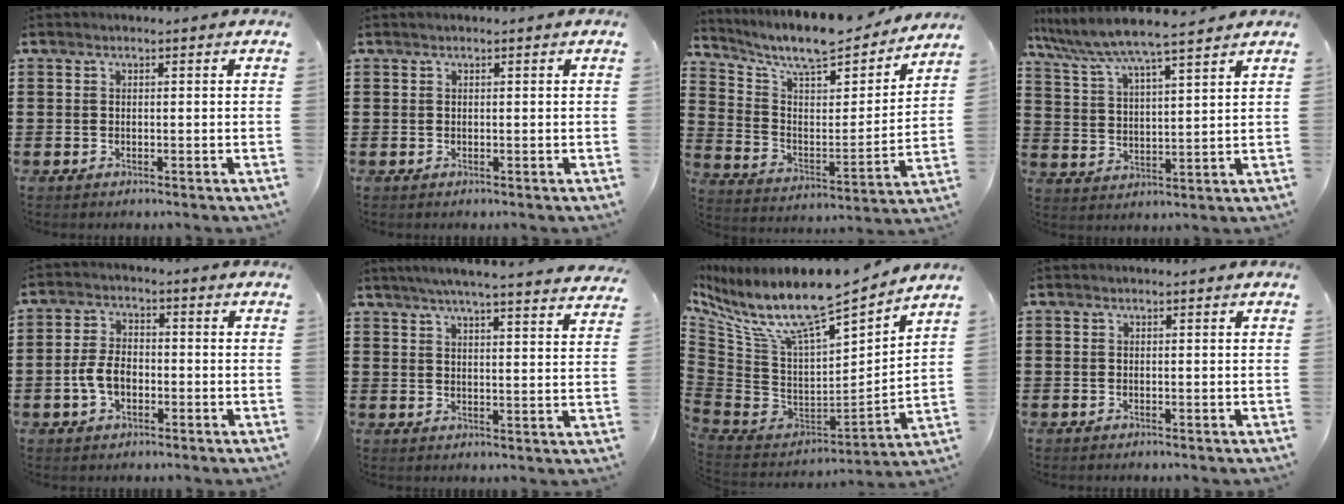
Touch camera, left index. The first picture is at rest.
{"total": 0.0}
{"total": 9.4, "force": [8.4, 1.6, 3.9], "torque": [-0.105, -0.064, 0.142]}
{"total": 6.2, "force": [5.6, -0.1, 2.6], "torque": [-0.076, -0.033, 0.093]}
{"total": 5.2, "force": [-1.5, 3.2, 3.9], "torque": [-0.097, 0.000, -0.035]}
{"total": 5.0, "force": [4.7, -0.4, 1.8], "torque": [-0.051, -0.024, 0.081]}
{"total": 10.5, "force": [7.8, 1.9, 6.8], "torque": [-0.168, -0.066, 0.128]}
{"total": 0.0}